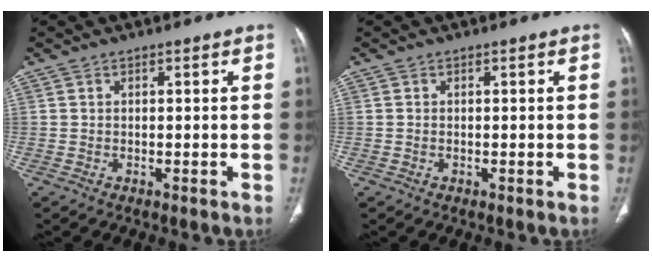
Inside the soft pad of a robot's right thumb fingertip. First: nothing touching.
{"total": 0.0}